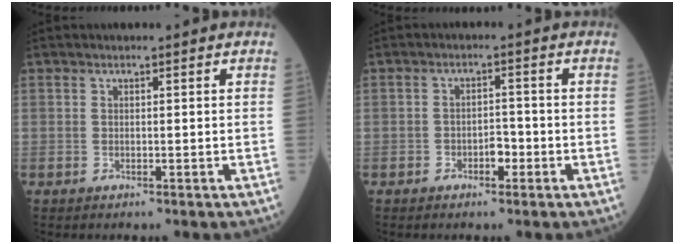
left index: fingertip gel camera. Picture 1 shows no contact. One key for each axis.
{"total": 2.6, "fx": -1.3, "fy": 1.3, "fz": 1.8, "tx": -0.025, "ty": 0.007, "tz": -0.024}